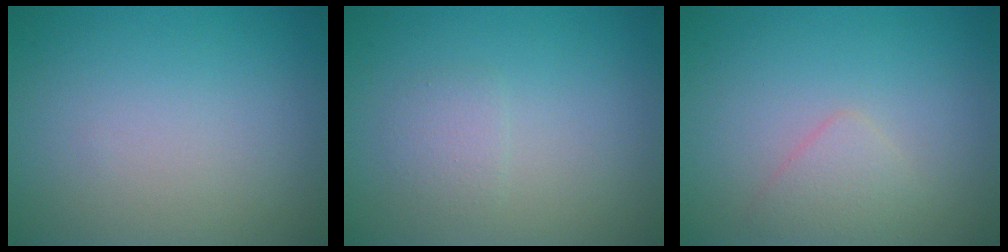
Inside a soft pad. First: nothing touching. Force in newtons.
{"total": 1.3, "press": 1.3, "slide": 0.1}
{"total": 1.7, "press": 1.7, "slide": 0.0}